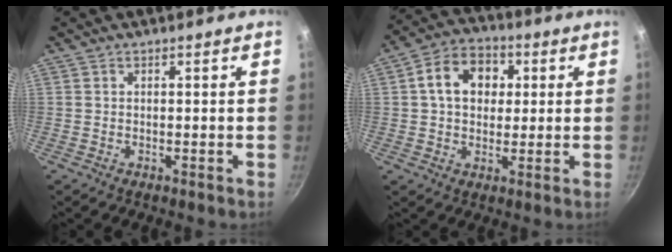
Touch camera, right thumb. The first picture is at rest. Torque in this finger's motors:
{"motor_torque": [-1.05, 1.14, 1.24, 0.10, 0.13]}